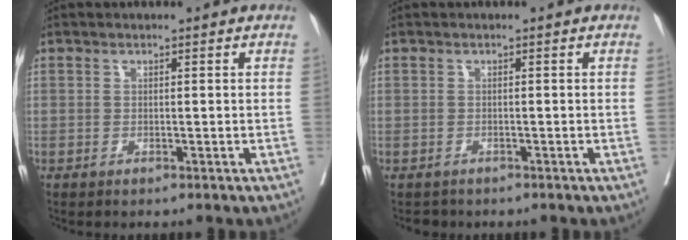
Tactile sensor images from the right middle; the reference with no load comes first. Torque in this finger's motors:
{"motor_torque": [-0.14, 0.04, -0.01, 0.01]}